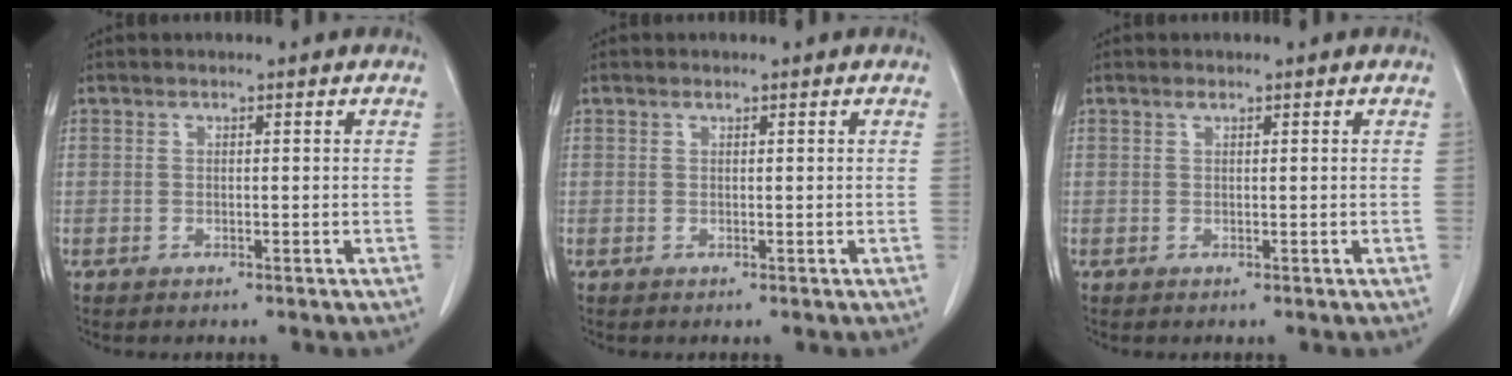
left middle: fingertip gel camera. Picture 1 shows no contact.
{"total": 0.0}
{"total": 0.5, "force": [0.4, 0.1, 0.3], "torque": [-0.010, 0.000, 0.007]}